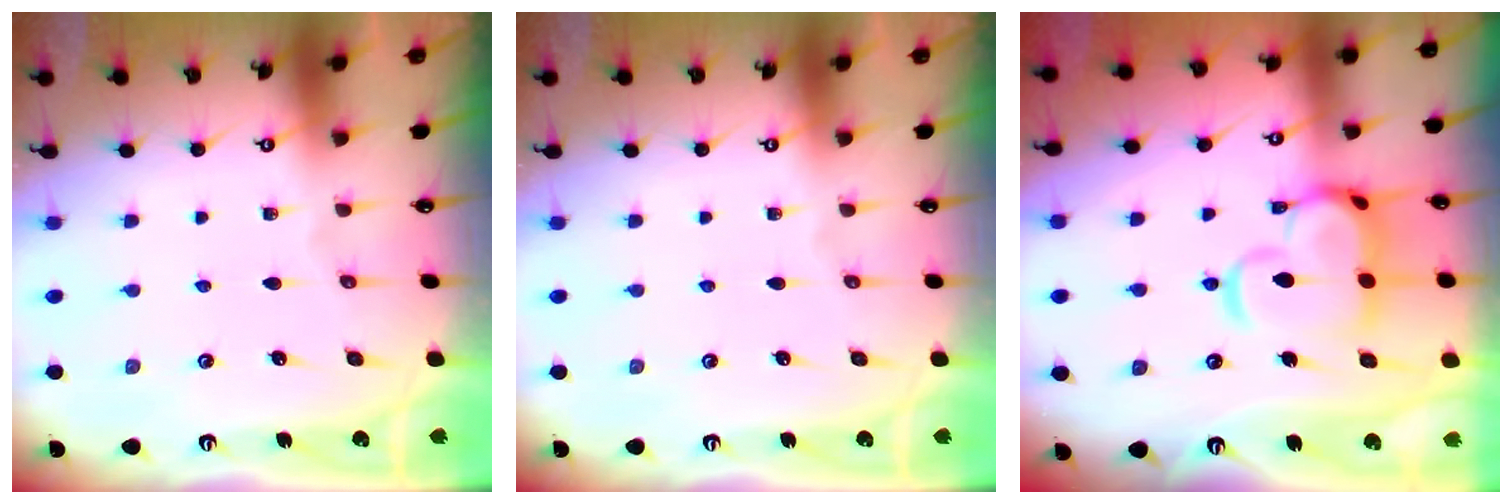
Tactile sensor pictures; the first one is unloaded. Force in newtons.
{"total": 0.0}
{"total": 8.6, "press": 8.5, "slide": 1.6}